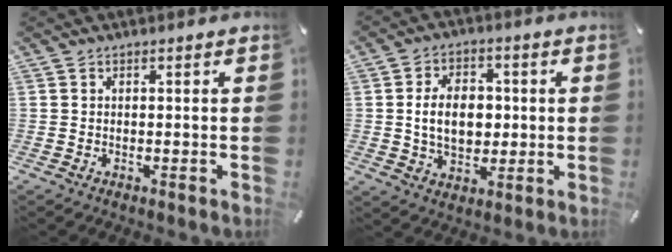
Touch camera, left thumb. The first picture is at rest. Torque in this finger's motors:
{"motor_torque": [2.17, 2.38, 1.40, 0.07, 0.21]}